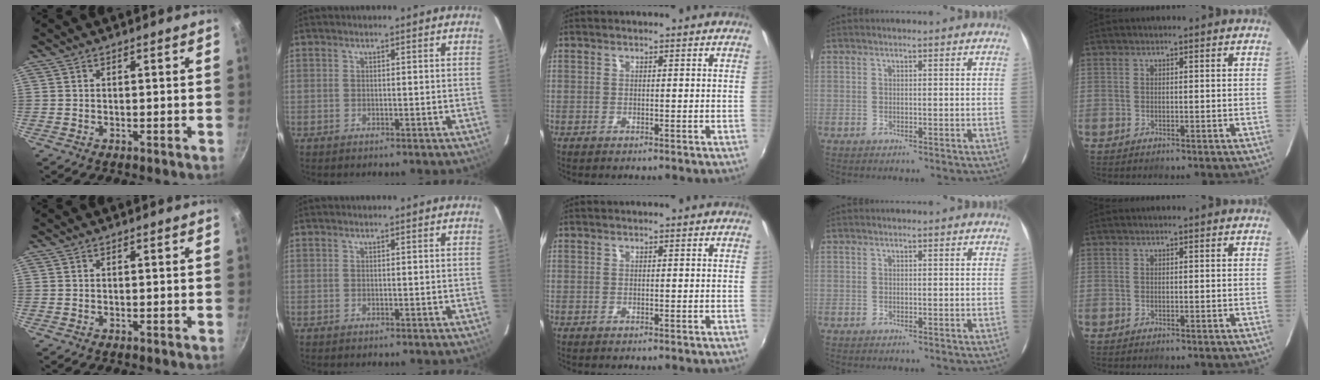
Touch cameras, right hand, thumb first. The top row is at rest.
{}